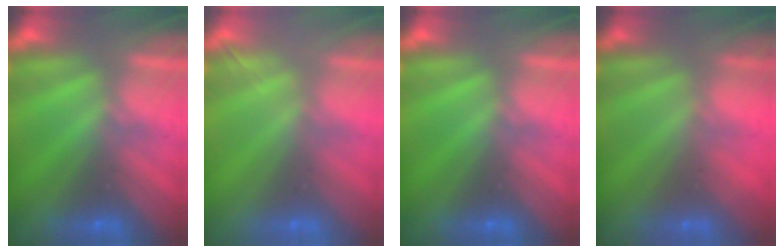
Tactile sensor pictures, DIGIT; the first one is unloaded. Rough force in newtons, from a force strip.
{"total": 2.1}
{"total": 0.0}
{"total": 2.5}